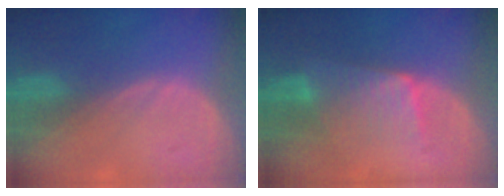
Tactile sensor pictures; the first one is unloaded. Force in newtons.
{"total": 6.2, "press": 5.9, "slide": 1.8}